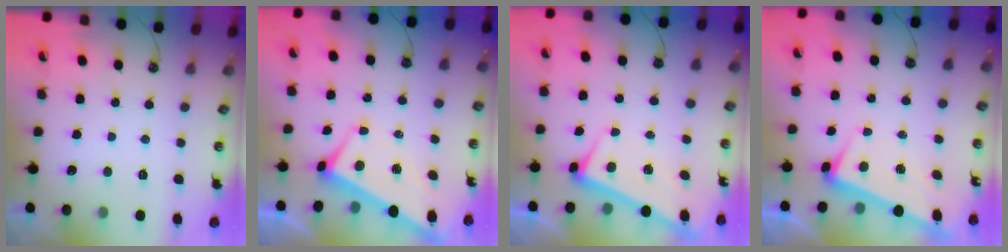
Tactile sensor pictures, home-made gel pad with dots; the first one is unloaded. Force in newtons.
{"total": 2.9, "press": 2.8, "slide": 0.9}
{"total": 2.7, "press": 2.7, "slide": 0.4}
{"total": 3.5, "press": 3.3, "slide": 1.1}